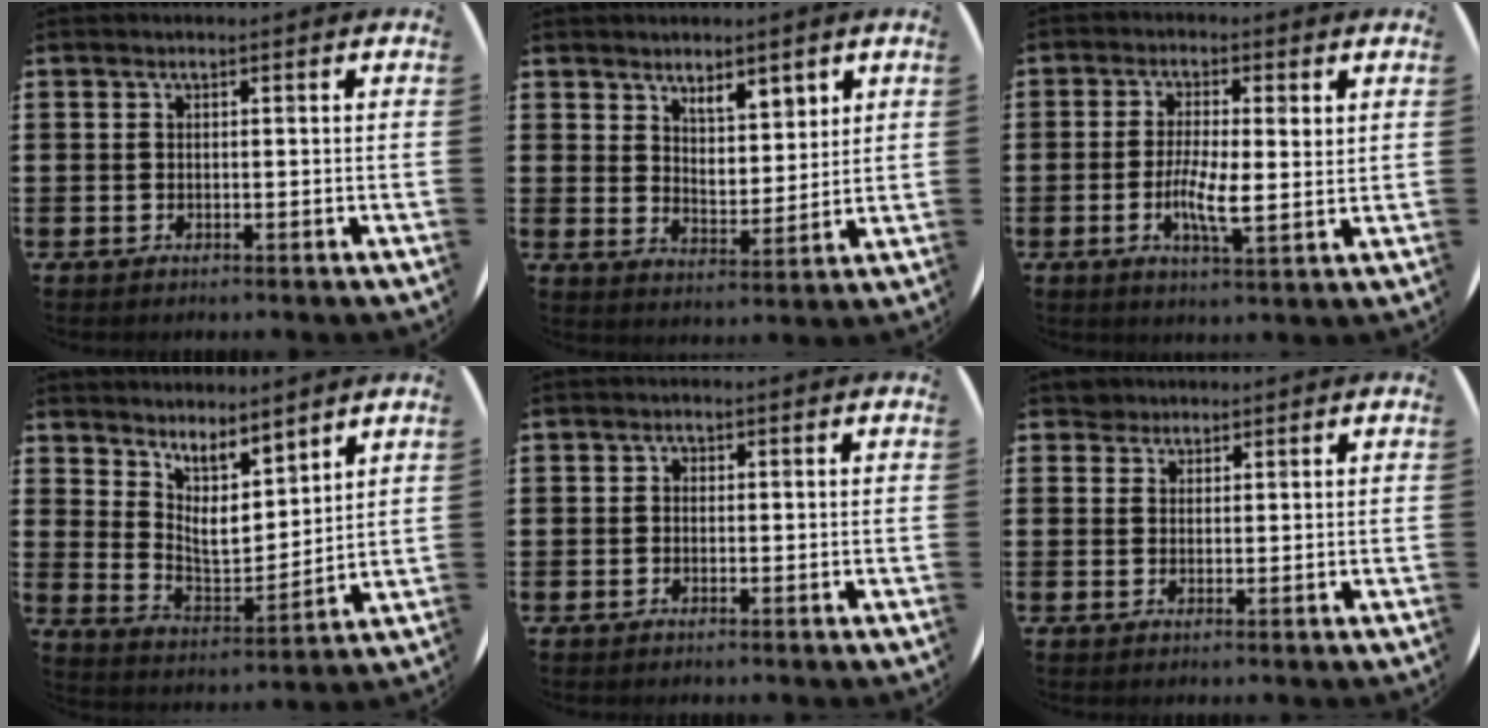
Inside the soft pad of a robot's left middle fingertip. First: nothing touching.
{"total": 5.0, "force": [4.3, 2.0, 1.7], "torque": [-0.035, -0.016, 0.076]}
{"total": 5.0, "force": [0.0, 1.3, 4.9], "torque": [-0.079, 0.001, -0.004]}
{"total": 6.6, "force": [5.6, 2.1, 2.9], "torque": [-0.077, -0.034, 0.101]}
{"total": 0.6, "force": [-0.1, 0.5, 0.2], "torque": [-0.005, 0.004, -0.003]}
{"total": 2.1, "force": [1.9, 1.0, 0.0], "torque": [0.004, 0.001, 0.036]}